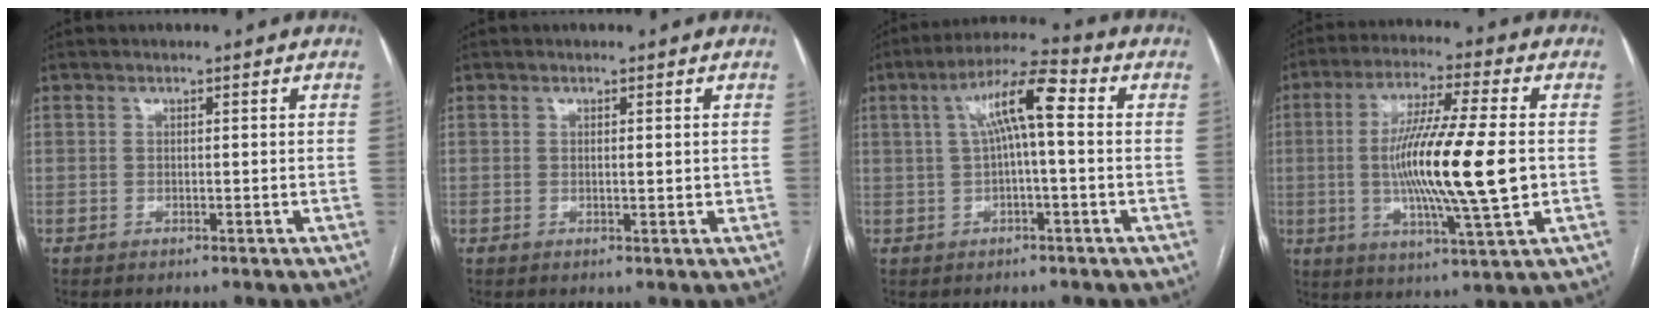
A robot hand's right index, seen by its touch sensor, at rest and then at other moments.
{"total": 1.2, "force": [0.3, 0.4, 1.1], "torque": [-0.019, -0.002, 0.004]}
{"total": 8.5, "force": [1.3, 1.1, 8.4], "torque": [-0.149, 0.032, 0.019]}
{"total": 16.3, "force": [-0.7, 0.6, 16.2], "torque": [-0.295, -0.011, -0.018]}